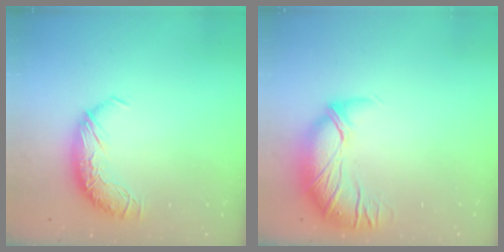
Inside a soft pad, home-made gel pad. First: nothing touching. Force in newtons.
{"total": 2.9, "press": 1.6, "slide": 2.3}